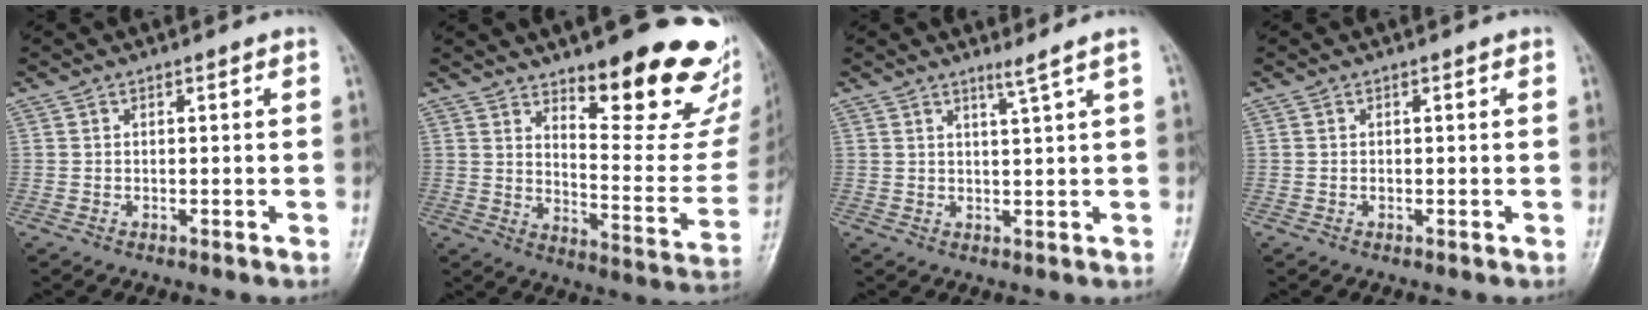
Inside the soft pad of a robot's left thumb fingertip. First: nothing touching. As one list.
[{"total": 22.1, "force": [14.7, 6.7, 15.2], "torque": [-0.151, -0.111, 0.204]}, {"total": 1.5, "force": [1.1, -0.7, 0.8], "torque": [-0.025, -0.017, 0.023]}, {"total": 0.0}]